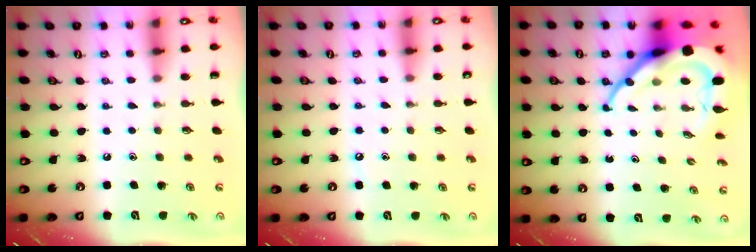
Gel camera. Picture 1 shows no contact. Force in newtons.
{"total": 3.6, "press": 3.6, "slide": 0.4}
{"total": 15.1, "press": 15.0, "slide": 1.7}